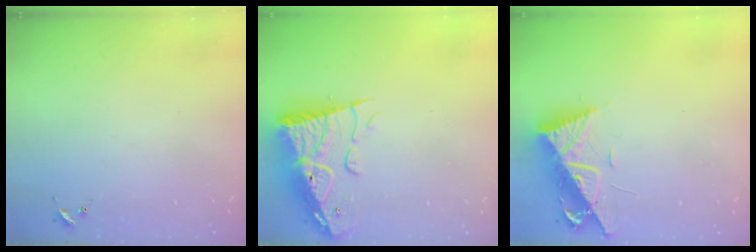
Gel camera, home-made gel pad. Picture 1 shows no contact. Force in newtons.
{"total": 15.3, "press": 15.2, "slide": 1.3}
{"total": 10.8, "press": 10.8, "slide": 0.8}